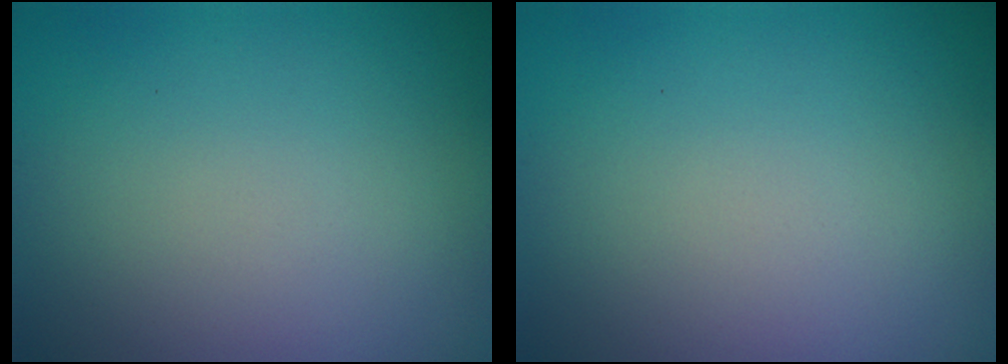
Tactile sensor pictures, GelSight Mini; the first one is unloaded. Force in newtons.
{"total": 0.0}